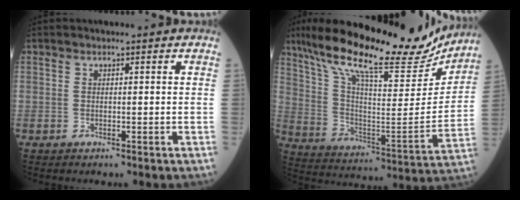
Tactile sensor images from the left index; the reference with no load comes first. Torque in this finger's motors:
{"motor_torque": [1.07, -1.07, 0.76, 0.21]}